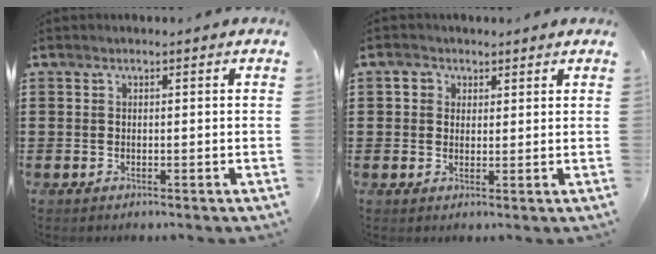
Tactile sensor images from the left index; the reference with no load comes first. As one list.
[{"total": 2.6, "force": [1.5, 2.1, 0.6], "torque": [-0.013, 0.005, 0.025]}]